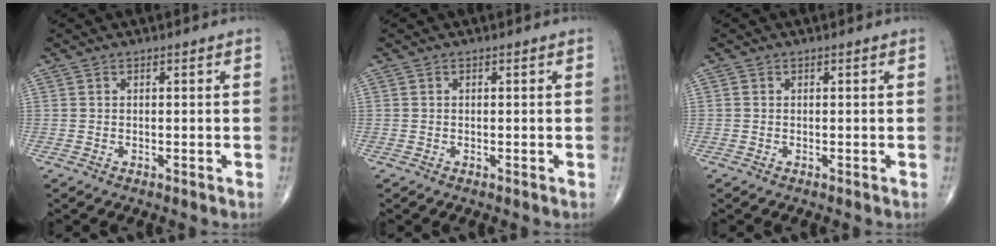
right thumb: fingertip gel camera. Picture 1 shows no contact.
{"total": 0.0}
{"total": 0.0}